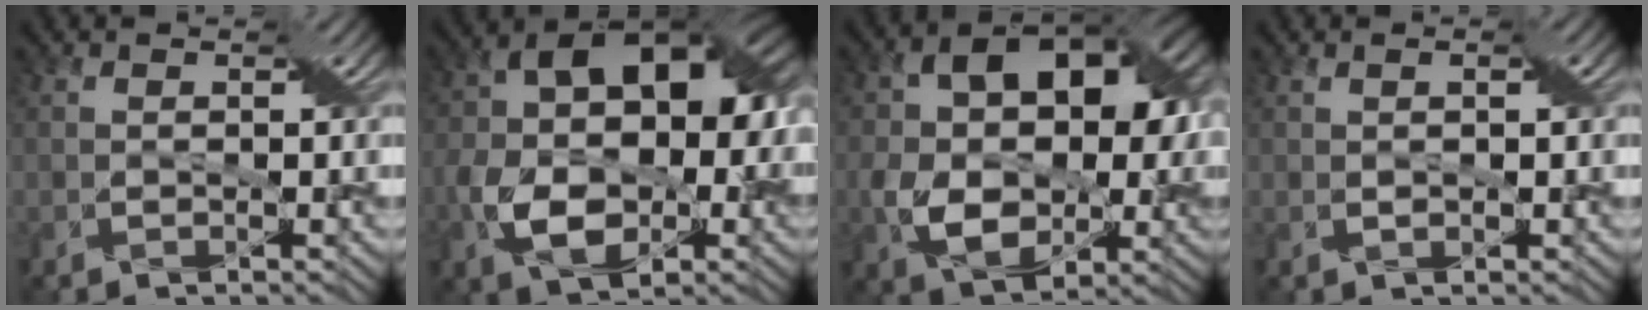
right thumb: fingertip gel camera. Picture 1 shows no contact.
{"total": 16.9, "force": [-1.6, 11.1, 12.7], "torque": [-0.203, -0.010, -0.025]}
{"total": 14.2, "force": [0.4, 9.8, 10.3], "torque": [-0.175, -0.007, 0.008]}
{"total": 1.2, "force": [0.3, 0.4, 1.1], "torque": [-0.022, 0.003, 0.008]}